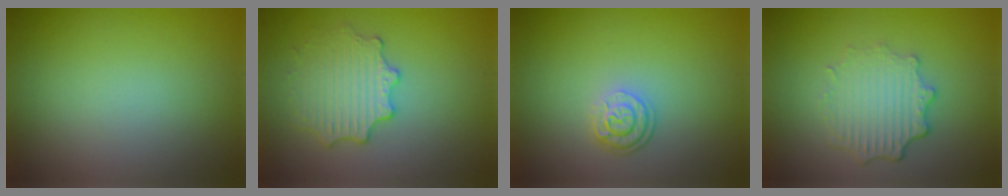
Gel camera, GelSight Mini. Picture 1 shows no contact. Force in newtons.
{"total": 3.2, "press": 3.1, "slide": 0.4}
{"total": 2.5, "press": 1.9, "slide": 1.6}
{"total": 3.7, "press": 2.9, "slide": 2.3}